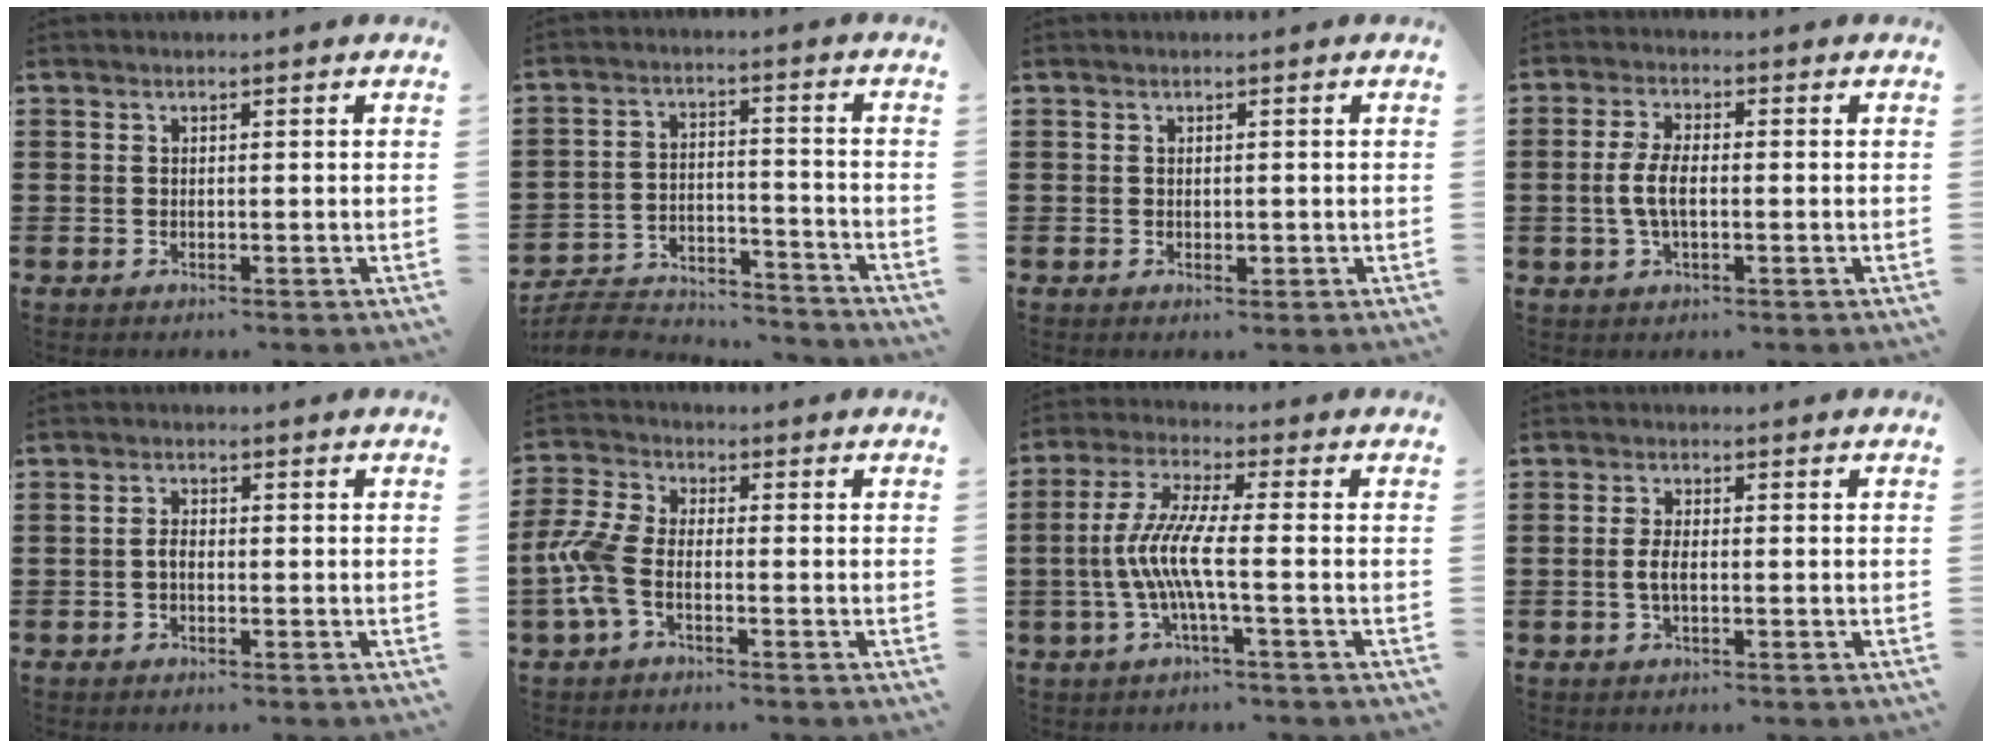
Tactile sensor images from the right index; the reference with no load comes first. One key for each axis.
{"total": 7.2, "fx": -6.8, "fy": 1.5, "fz": 1.7, "tx": -0.040, "ty": 0.015, "tz": -0.134}
{"total": 0.7, "fx": 0.2, "fy": 0.6, "fz": 0.4, "tx": -0.008, "ty": 0.003, "tz": 0.004}
{"total": 4.5, "fx": -0.5, "fy": 1.9, "fz": 4.1, "tx": -0.102, "ty": -0.004, "tz": -0.018}
{"total": 1.6, "fx": -0.4, "fy": 0.9, "fz": 1.3, "tx": -0.032, "ty": 0.000, "tz": -0.010}
{"total": 6.2, "fx": -2.2, "fy": 2.8, "fz": 5.0, "tx": -0.136, "ty": -0.007, "tz": -0.050}
{"total": 7.9, "fx": -1.8, "fy": 0.7, "fz": 7.7, "tx": -0.176, "ty": -0.017, "tz": -0.045}
{"total": 2.4, "fx": -0.3, "fy": 0.9, "fz": 2.2, "tx": -0.056, "ty": -0.004, "tz": -0.011}